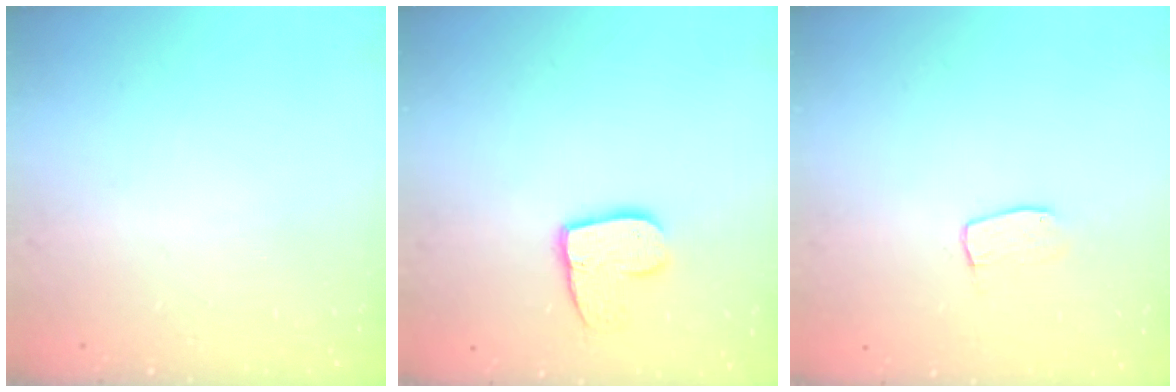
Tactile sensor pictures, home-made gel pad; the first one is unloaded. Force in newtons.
{"total": 10.5, "press": 10.5, "slide": 0.8}
{"total": 5.9, "press": 5.9, "slide": 0.3}